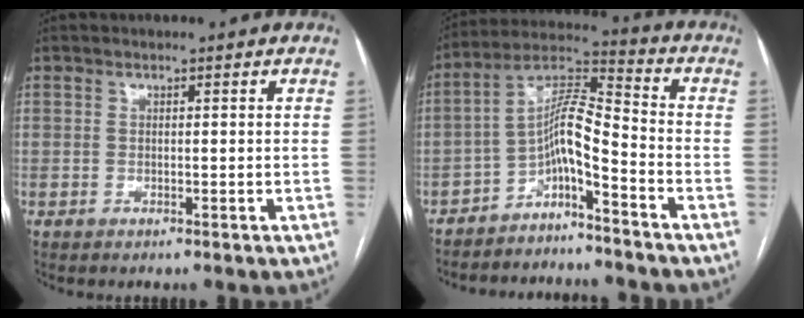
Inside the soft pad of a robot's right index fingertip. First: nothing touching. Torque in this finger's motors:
{"motor_torque": [0.66, -0.27, 0.45, 0.07]}